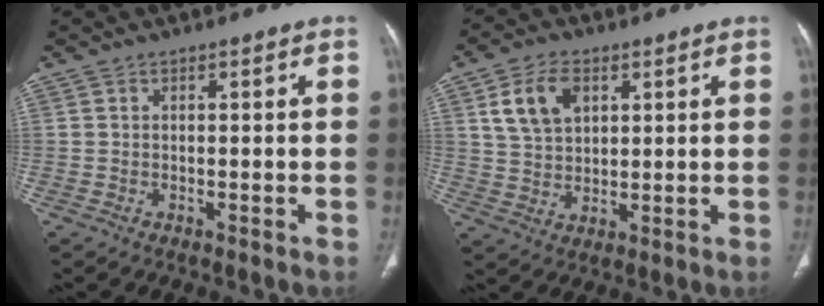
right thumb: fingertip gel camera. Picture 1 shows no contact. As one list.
[{"total": 8.6, "force": [3.4, 5.7, 5.4], "torque": [-0.086, -0.008, 0.069]}]